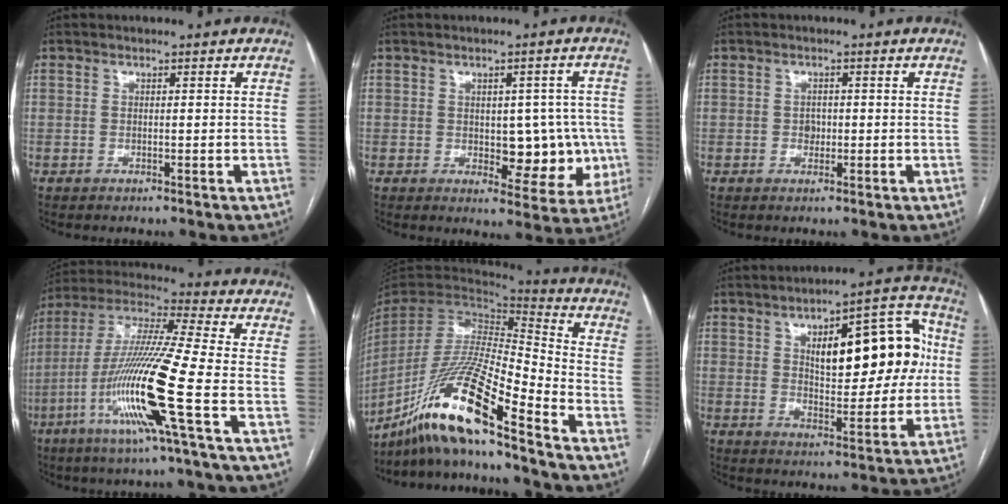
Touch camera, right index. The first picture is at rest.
{"total": 8.7, "force": [-0.7, 4.7, 7.3], "torque": [-0.068, 0.014, 0.002]}
{"total": 1.6, "force": [-0.1, 1.3, 0.9], "torque": [-0.012, 0.003, 0.000]}
{"total": 17.6, "force": [-6.0, -1.2, 16.5], "torque": [-0.333, -0.019, -0.124]}
{"total": 19.0, "force": [-13.8, 0.2, 13.1], "torque": [-0.274, -0.027, -0.260]}
{"total": 17.0, "force": [3.6, 6.6, 15.3], "torque": [-0.197, 0.038, 0.057]}